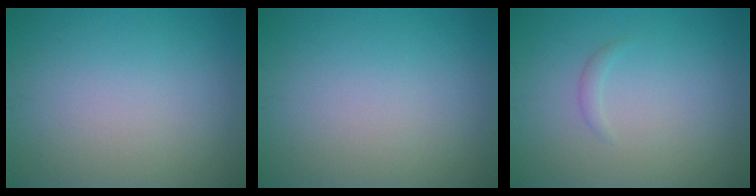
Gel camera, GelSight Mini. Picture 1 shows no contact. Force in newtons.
{"total": 0.0}
{"total": 0.7, "press": 0.7, "slide": 0.1}